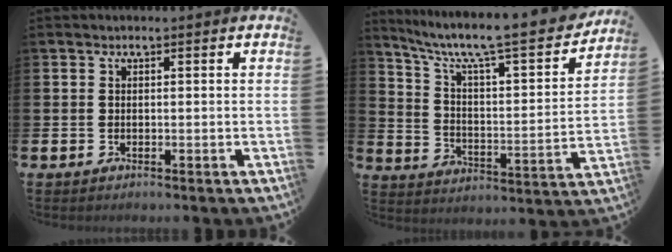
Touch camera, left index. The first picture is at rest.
{"total": 8.5, "force": [7.3, 1.2, 4.2], "torque": [-0.109, -0.062, 0.115]}